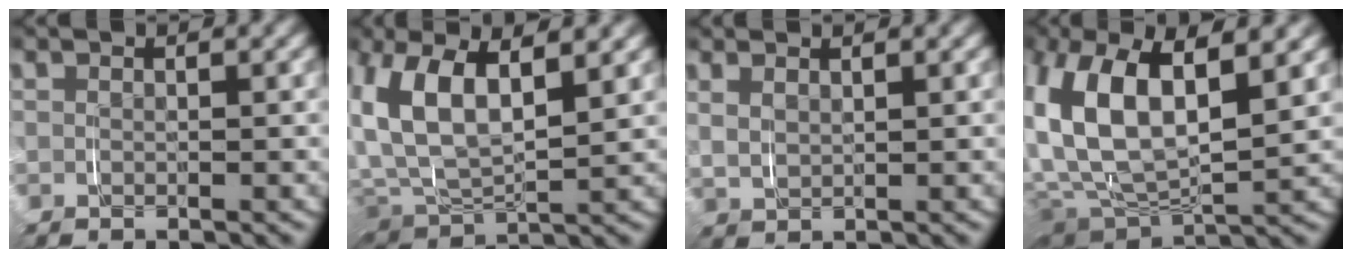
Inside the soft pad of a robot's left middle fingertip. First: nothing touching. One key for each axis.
{"total": 6.4, "fx": 2.7, "fy": 4.7, "fz": 3.4, "tx": -0.093, "ty": 0.007, "tz": 0.031}
{"total": 1.9, "fx": 1.7, "fy": -0.7, "fz": -0.2, "tx": 0.012, "ty": 0.004, "tz": 0.032}
{"total": 8.0, "fx": 2.5, "fy": 5.2, "fz": 5.6, "tx": -0.122, "ty": 0.009, "tz": 0.032}